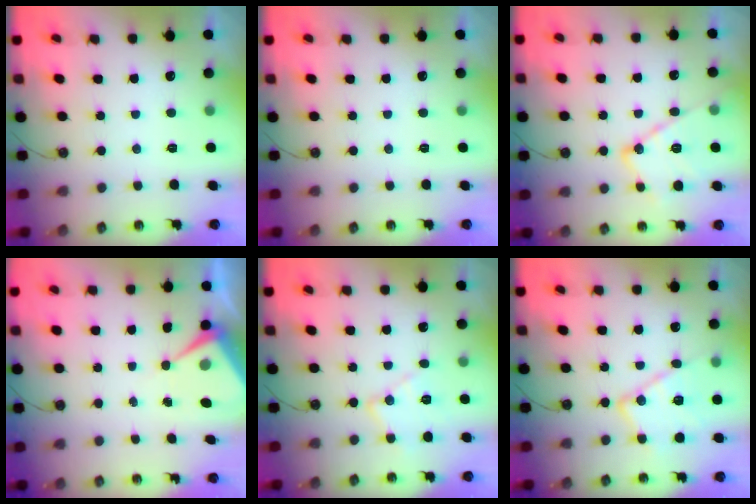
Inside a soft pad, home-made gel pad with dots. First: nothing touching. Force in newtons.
{"total": 0.0}
{"total": 15.4, "press": 15.3, "slide": 1.2}
{"total": 6.7, "press": 6.6, "slide": 0.7}
{"total": 11.6, "press": 11.6, "slide": 0.7}
{"total": 16.1, "press": 16.1, "slide": 1.0}